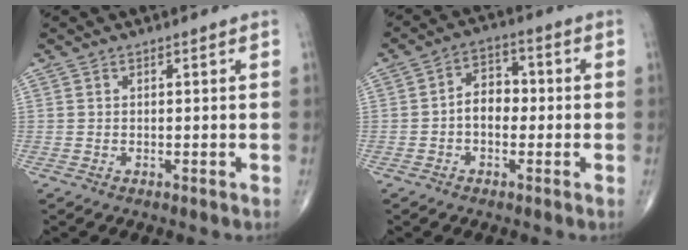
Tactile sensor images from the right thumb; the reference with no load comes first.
{"total": 6.2, "force": [-0.7, 4.4, 4.4], "torque": [-0.049, 0.024, -0.021]}